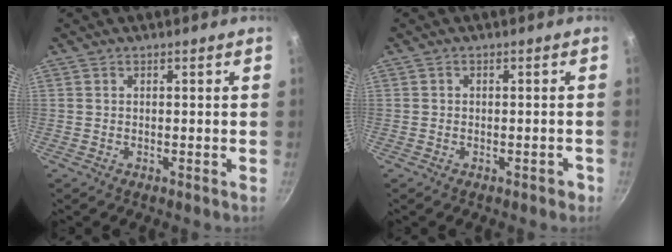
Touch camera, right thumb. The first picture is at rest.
{"total": 1.6, "force": [-1.0, 0.9, 0.9], "torque": [-0.002, 0.019, -0.003]}